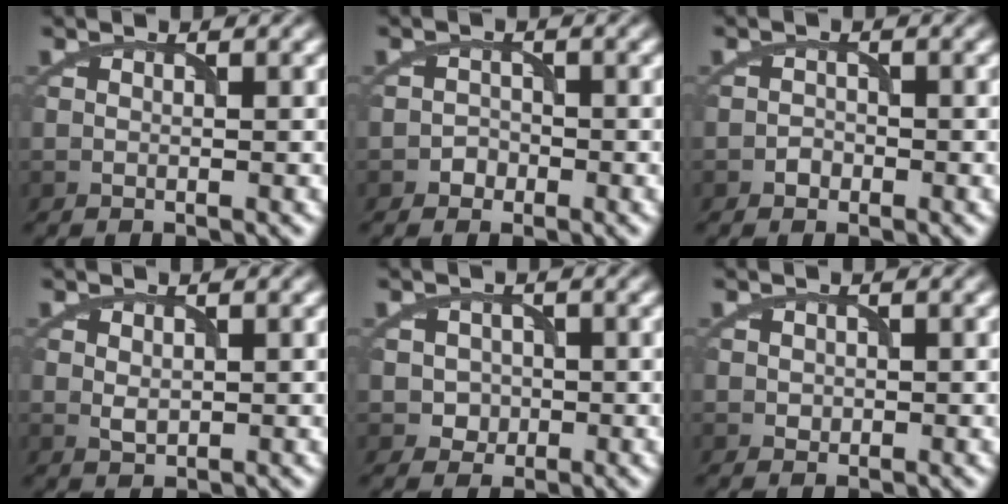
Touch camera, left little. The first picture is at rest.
{"total": 1.2, "force": [-0.7, 1.0, 0.1], "torque": [0.006, 0.004, -0.012]}
{"total": 1.0, "force": [-0.6, 0.8, 0.2], "torque": [0.001, 0.001, -0.011]}
{"total": 1.0, "force": [0.3, 0.7, 0.7], "torque": [-0.019, -0.004, 0.010]}
{"total": 2.1, "force": [-0.2, 2.0, 0.6], "torque": [0.002, 0.000, -0.010]}
{"total": 0.8, "force": [0.1, 0.8, 0.2], "torque": [-0.002, -0.001, 0.003]}